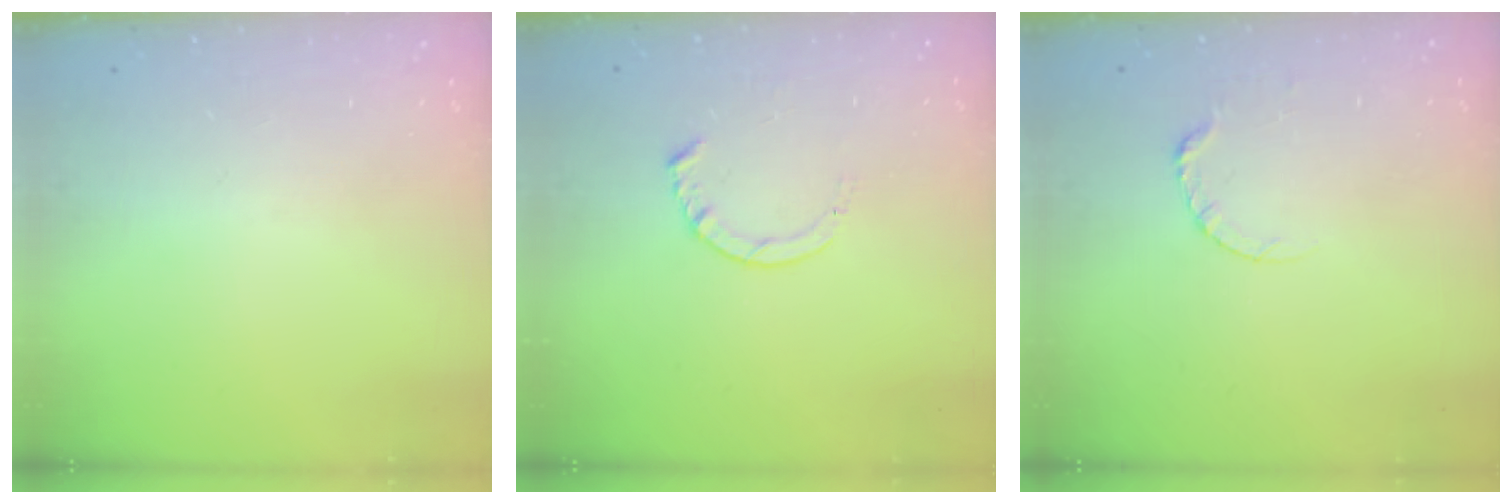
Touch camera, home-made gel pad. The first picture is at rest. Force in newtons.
{"total": 4.6, "press": 4.6, "slide": 0.5}
{"total": 3.9, "press": 3.8, "slide": 0.5}